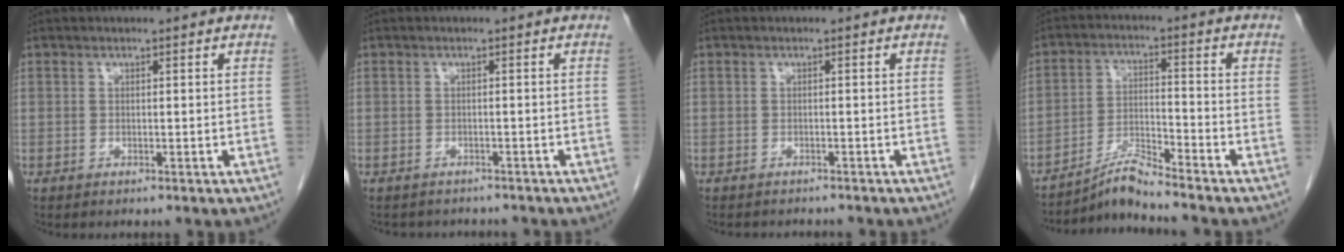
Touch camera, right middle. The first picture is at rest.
{"total": 5.0, "force": [-4.5, 1.9, 0.9], "torque": [-0.011, 0.004, -0.053]}
{"total": 4.2, "force": [-3.9, 1.1, 1.2], "torque": [-0.013, -0.002, -0.048]}
{"total": 5.7, "force": [-5.4, -1.3, 1.4], "torque": [-0.034, -0.011, -0.099]}